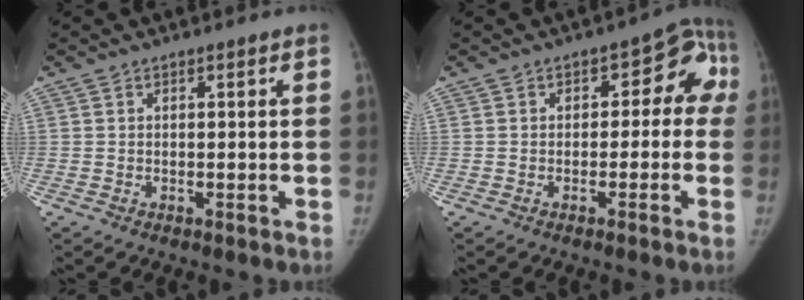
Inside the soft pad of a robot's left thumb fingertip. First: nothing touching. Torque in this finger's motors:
{"motor_torque": [0.05, 0.08, -0.25, 0.24, -0.01]}